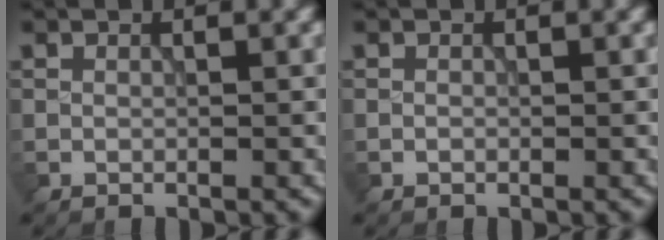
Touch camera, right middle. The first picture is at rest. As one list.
[{"total": 0.0}]